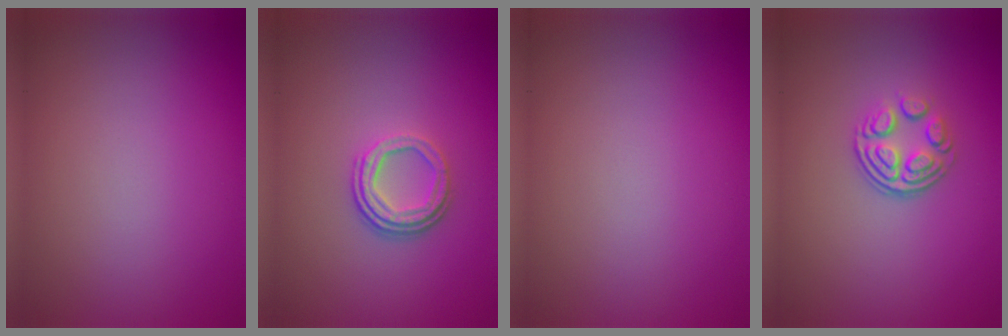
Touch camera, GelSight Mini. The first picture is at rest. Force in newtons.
{"total": 3.3, "press": 2.4, "slide": 2.3}
{"total": 0.0}
{"total": 3.6, "press": 2.4, "slide": 2.7}